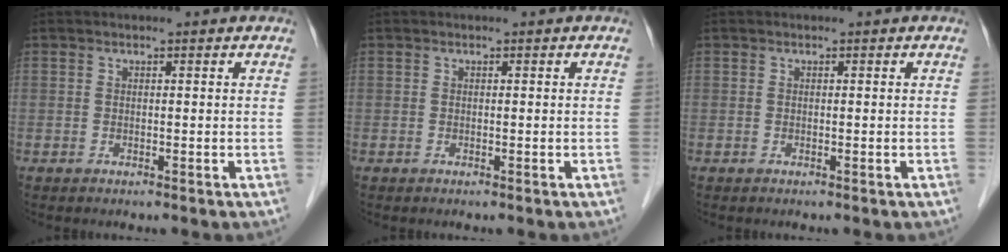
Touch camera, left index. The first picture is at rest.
{"total": 0.0}
{"total": 0.0}